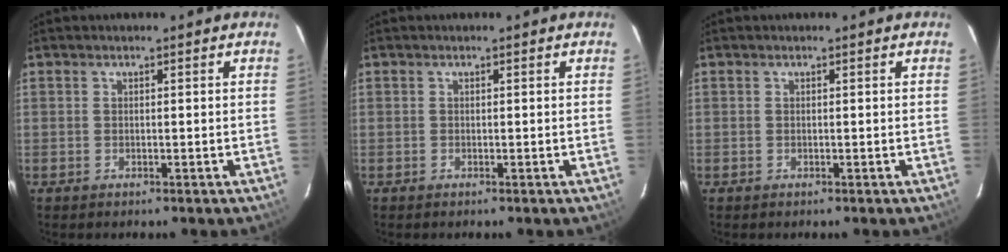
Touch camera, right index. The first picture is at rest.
{"total": 0.0}
{"total": 0.0}